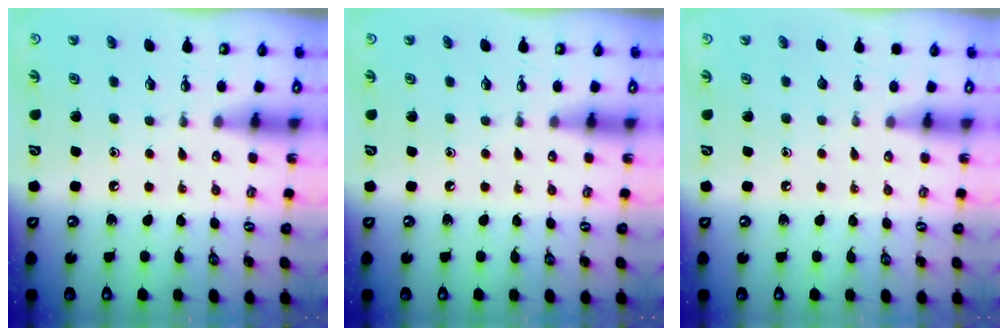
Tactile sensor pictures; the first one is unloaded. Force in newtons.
{"total": 0.0}
{"total": 0.0}